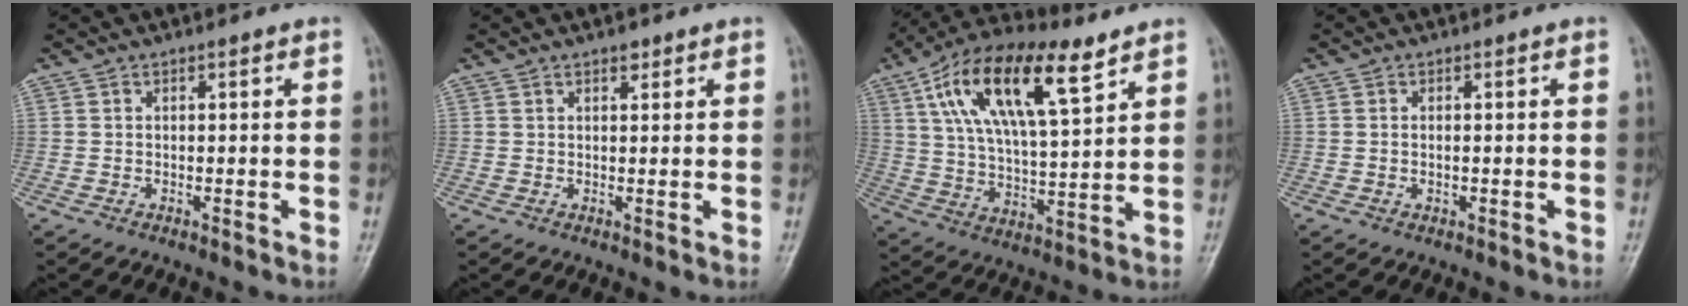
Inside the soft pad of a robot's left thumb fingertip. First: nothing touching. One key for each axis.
{"total": 1.3, "fx": 0.9, "fy": 0.8, "fz": 0.6, "tx": -0.001, "ty": -0.004, "tz": 0.011}
{"total": 19.6, "fx": 9.4, "fy": 7.3, "fz": 15.5, "tx": -0.262, "ty": -0.012, "tz": 0.166}
{"total": 1.3, "fx": -0.2, "fy": 0.6, "fz": 1.1, "tx": -0.027, "ty": 0.007, "tz": -0.002}